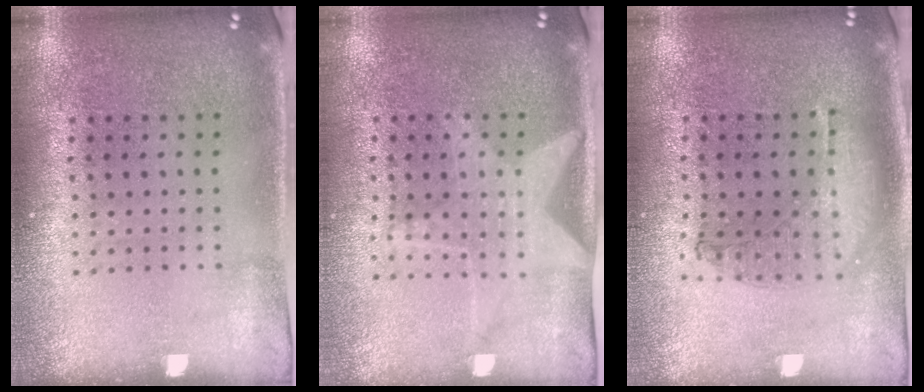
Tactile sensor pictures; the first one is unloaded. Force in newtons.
{"total": 1.4, "press": 1.4, "slide": 0.2}
{"total": 0.9, "press": 0.9, "slide": 0.3}